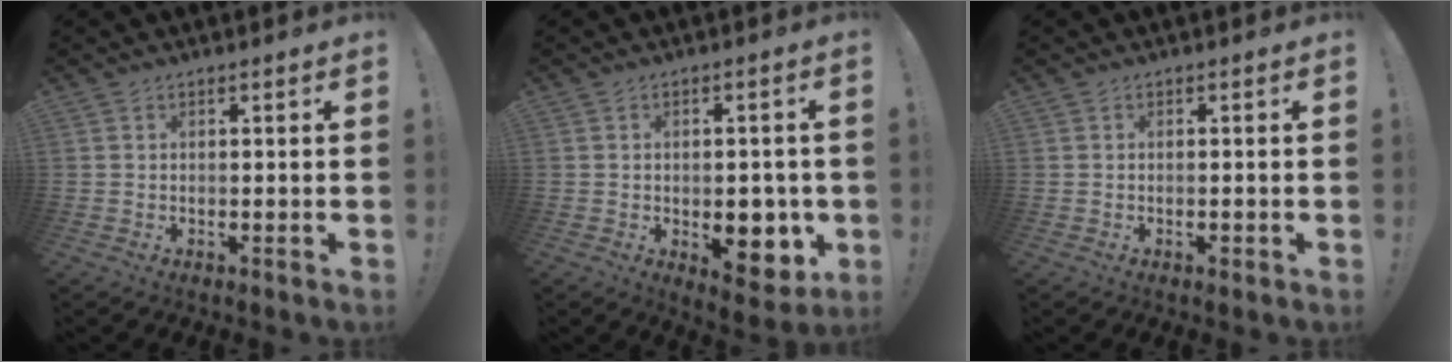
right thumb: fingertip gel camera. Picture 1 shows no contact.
{"total": 10.5, "force": [-2.5, 6.6, 7.8], "torque": [-0.068, 0.004, -0.034]}
{"total": 0.7, "force": [-0.6, 0.2, 0.3], "torque": [-0.003, 0.001, -0.010]}